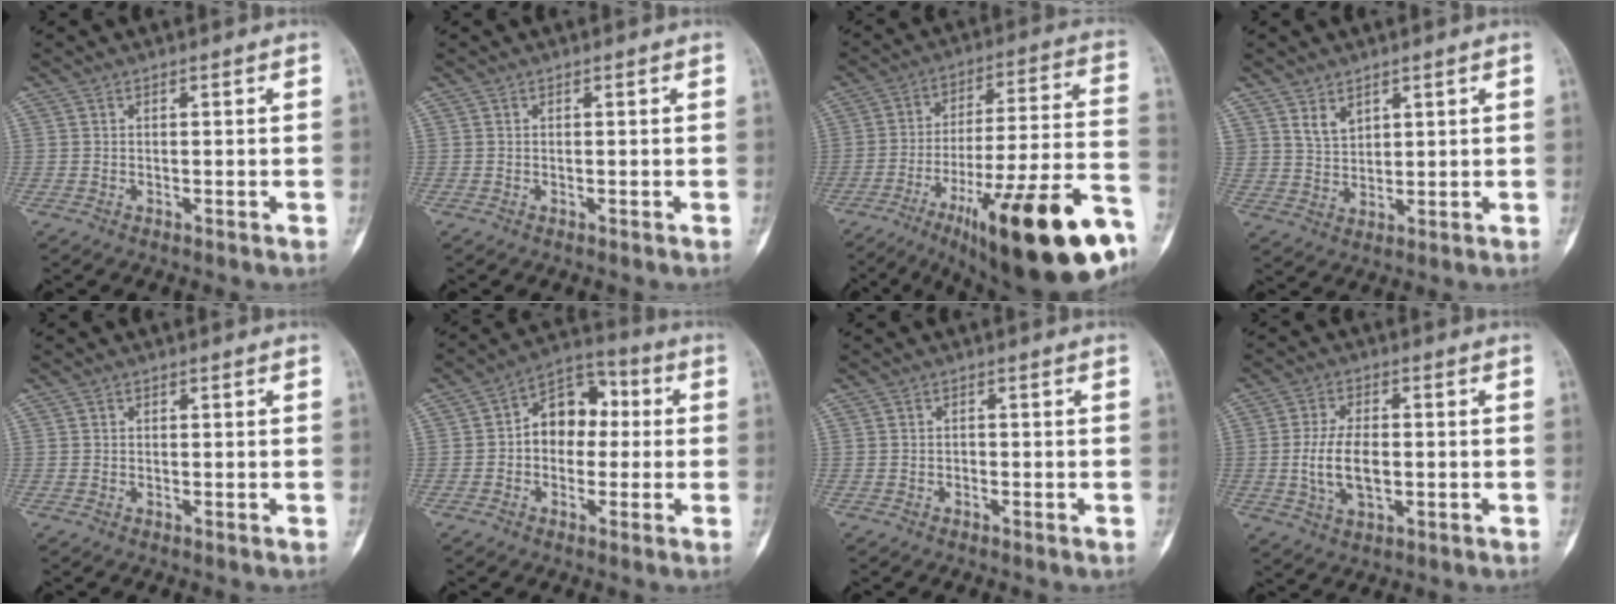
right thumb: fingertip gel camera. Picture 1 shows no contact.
{"total": 0.0}
{"total": 29.5, "force": [-15.6, 6.5, 24.2], "torque": [-0.301, 0.056, -0.235]}
{"total": 4.0, "force": [2.6, 2.6, 1.7], "torque": [-0.016, -0.025, 0.058]}
{"total": 0.0}
{"total": 10.7, "force": [0.6, 7.8, 7.2], "torque": [-0.070, 0.035, -0.005]}
{"total": 0.6, "force": [-0.3, 0.4, 0.3], "torque": [0.002, 0.003, -0.008]}
{"total": 8.6, "force": [-0.9, 4.6, 7.2], "torque": [-0.132, 0.003, -0.015]}